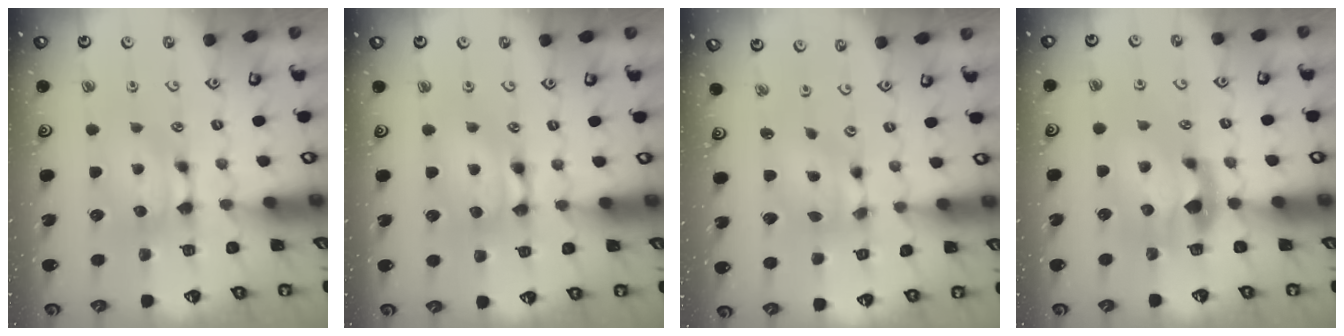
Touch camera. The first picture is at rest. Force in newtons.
{"total": 2.2, "press": 2.2, "slide": 0.1}
{"total": 4.3, "press": 3.9, "slide": 1.8}
{"total": 2.7, "press": 2.4, "slide": 1.3}